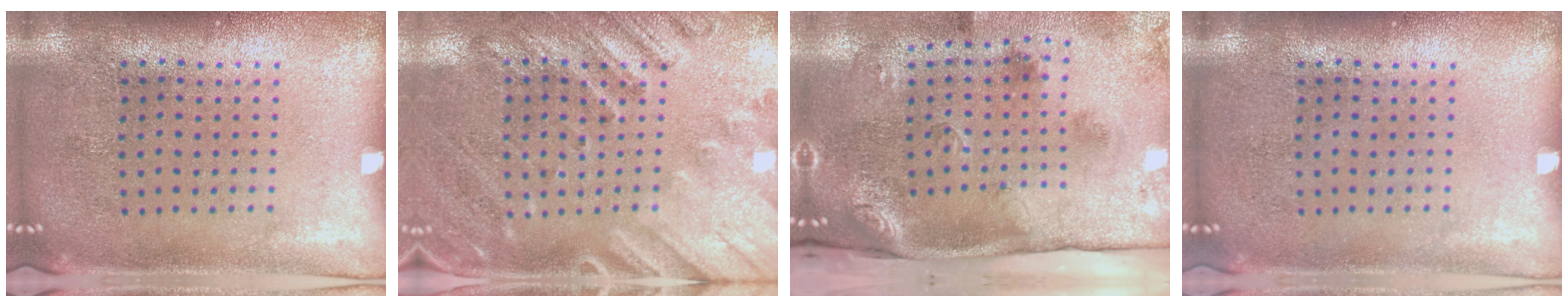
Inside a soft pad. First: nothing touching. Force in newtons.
{"total": 2.5, "press": 2.0, "slide": 1.5}
{"total": 3.4, "press": 2.0, "slide": 2.7}
{"total": 0.0}